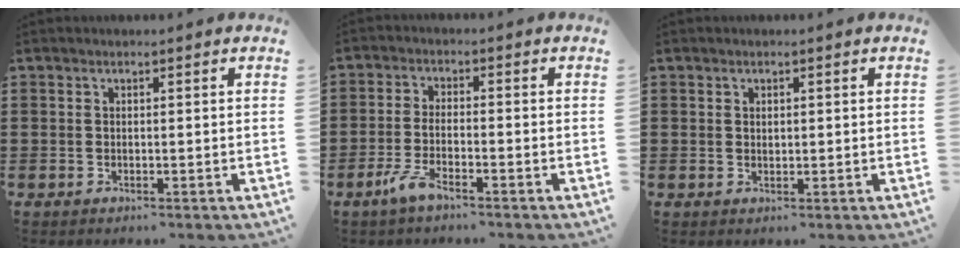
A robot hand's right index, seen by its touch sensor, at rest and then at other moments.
{"total": 3.6, "force": [-2.5, 0.3, 2.6], "torque": [-0.065, -0.010, -0.051]}
{"total": 0.7, "force": [0.3, 0.5, 0.4], "torque": [-0.009, 0.003, 0.007]}